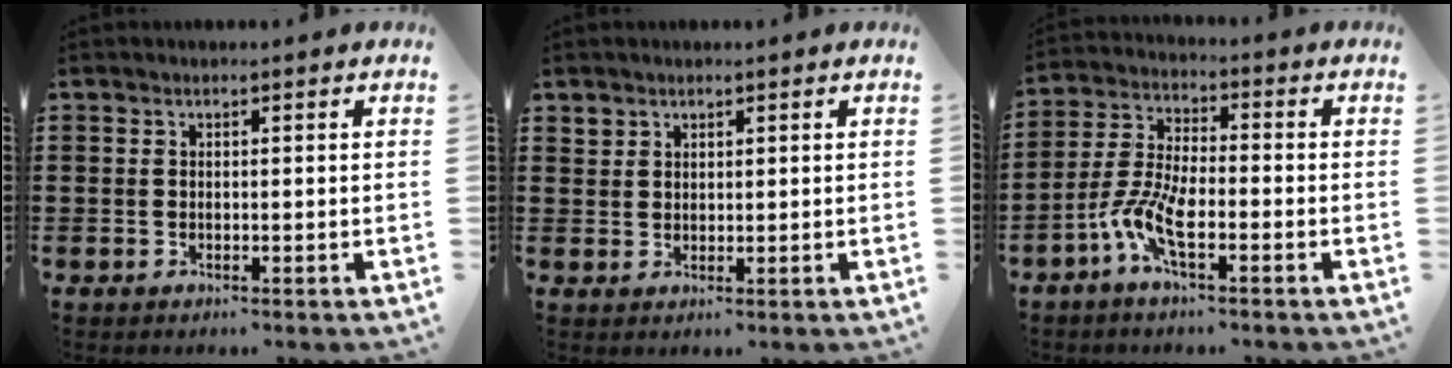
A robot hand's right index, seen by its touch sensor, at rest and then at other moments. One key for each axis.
{"total": 1.9, "fx": 1.6, "fy": 0.9, "fz": -0.1, "tx": -0.002, "ty": 0.004, "tz": 0.033}
{"total": 7.4, "fx": -3.5, "fy": 2.2, "fz": 6.1, "tx": -0.156, "ty": -0.016, "tz": -0.072}